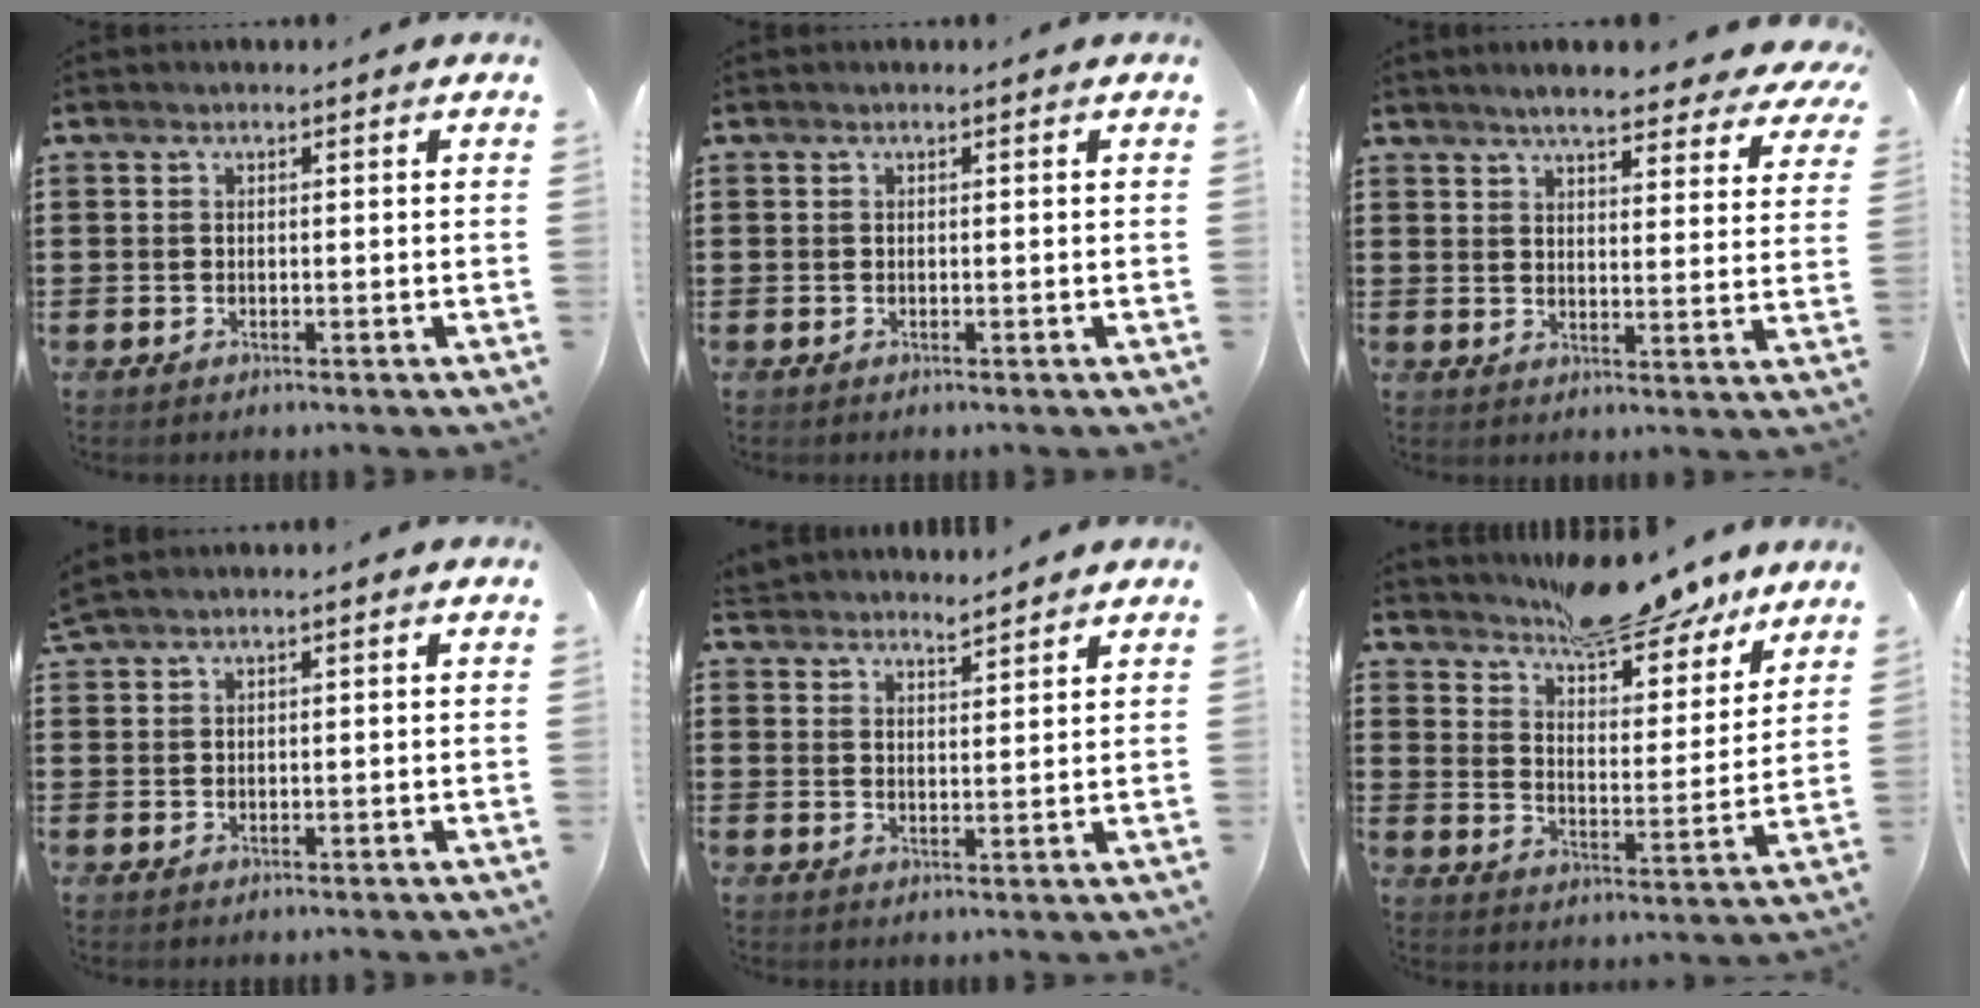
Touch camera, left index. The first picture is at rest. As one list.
[{"total": 0.0}, {"total": 5.9, "force": [5.3, 0.5, 2.6], "torque": [-0.061, -0.020, 0.092]}, {"total": 1.1, "force": [1.0, -0.1, 0.5], "torque": [-0.011, -0.001, 0.019]}, {"total": 3.2, "force": [3.2, -0.2, -0.2], "torque": [-0.007, -0.013, 0.060]}, {"total": 9.9, "force": [9.0, 1.9, 3.6], "torque": [-0.068, -0.056, 0.161]}]